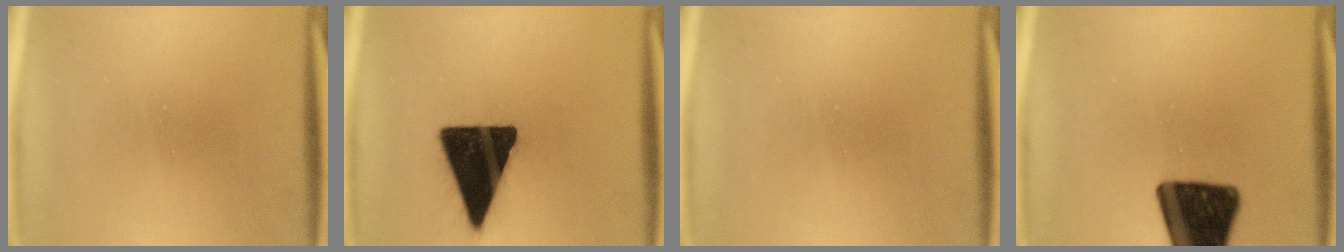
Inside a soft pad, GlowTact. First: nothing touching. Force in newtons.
{"total": 18.1}
{"total": 0.0}
{"total": 16.8}